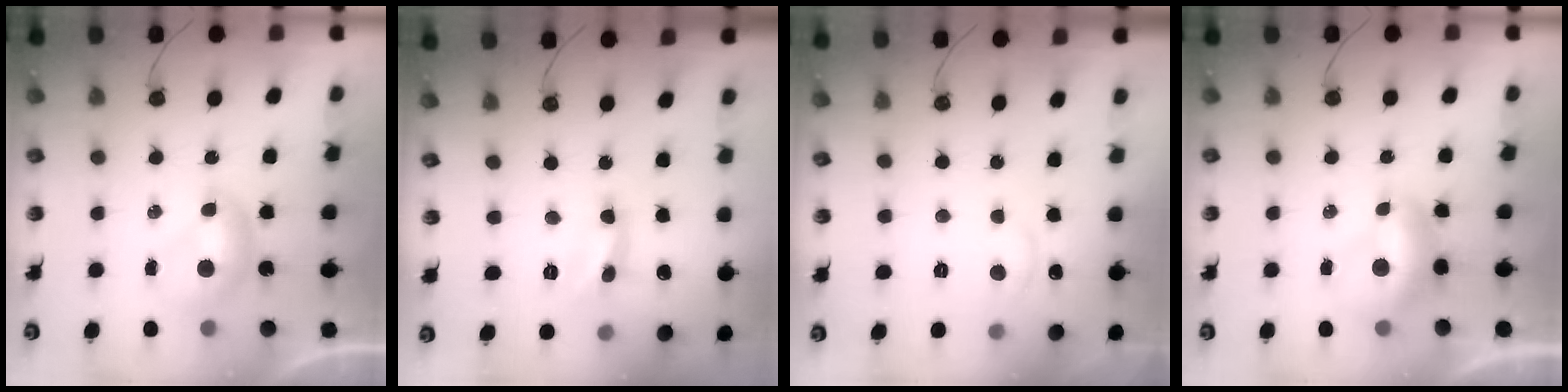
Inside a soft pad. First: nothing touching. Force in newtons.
{"total": 2.5, "press": 2.5, "slide": 0.2}
{"total": 1.6, "press": 1.2, "slide": 1.1}
{"total": 1.3, "press": 1.0, "slide": 0.8}